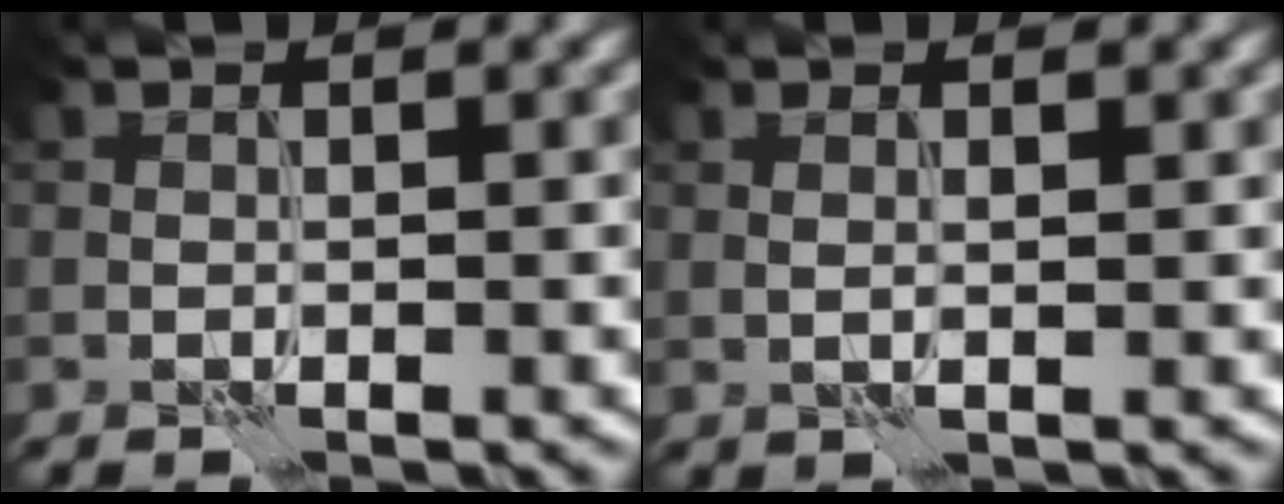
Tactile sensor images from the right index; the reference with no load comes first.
{"total": 2.3, "force": [1.0, 0.8, 1.9], "torque": [-0.020, 0.003, 0.004]}